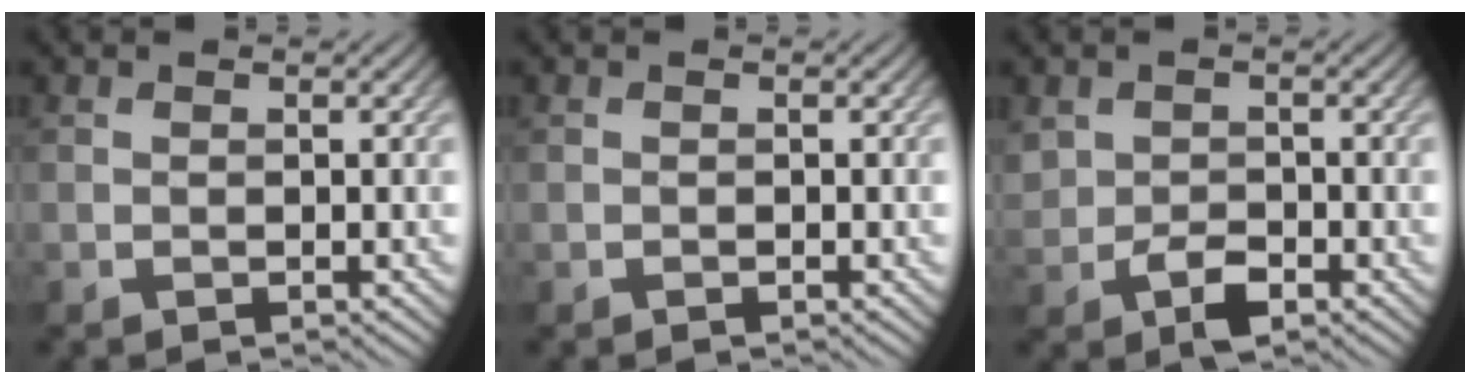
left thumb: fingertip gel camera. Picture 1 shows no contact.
{"total": 0.0}
{"total": 3.3, "force": [-1.3, 2.3, 2.1], "torque": [-0.046, -0.010, -0.025]}